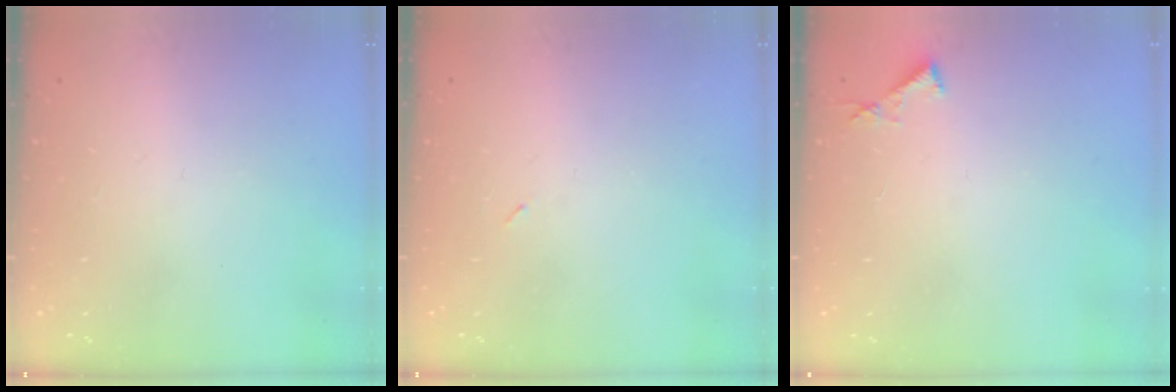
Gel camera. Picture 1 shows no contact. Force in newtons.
{"total": 2.2, "press": 2.1, "slide": 0.9}
{"total": 3.6, "press": 3.6, "slide": 0.3}